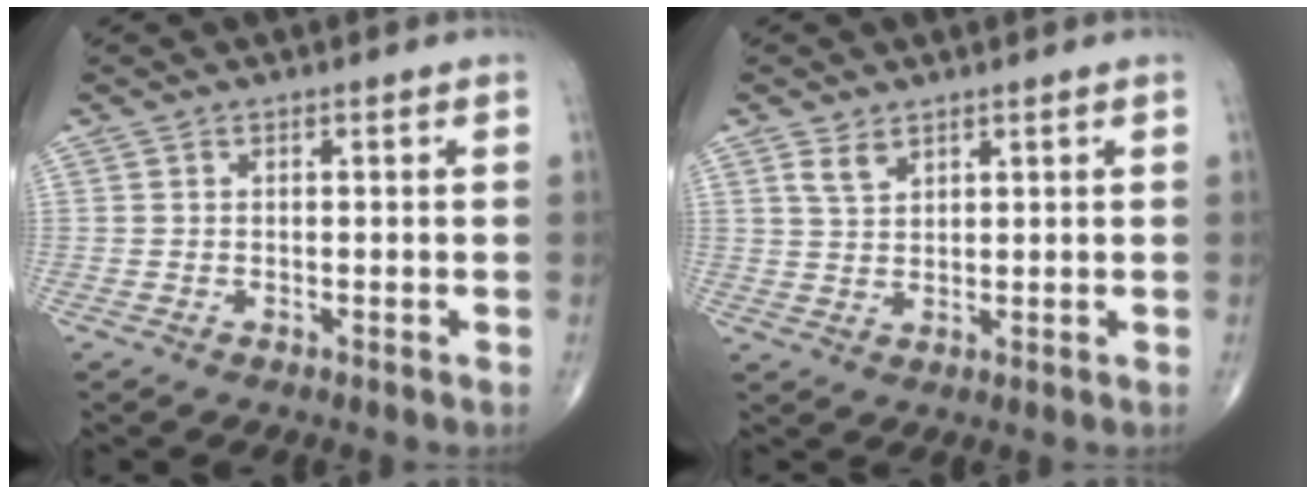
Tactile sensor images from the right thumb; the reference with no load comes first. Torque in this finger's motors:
{"motor_torque": [-0.40, 0.31, 0.52, 0.48, 0.05]}